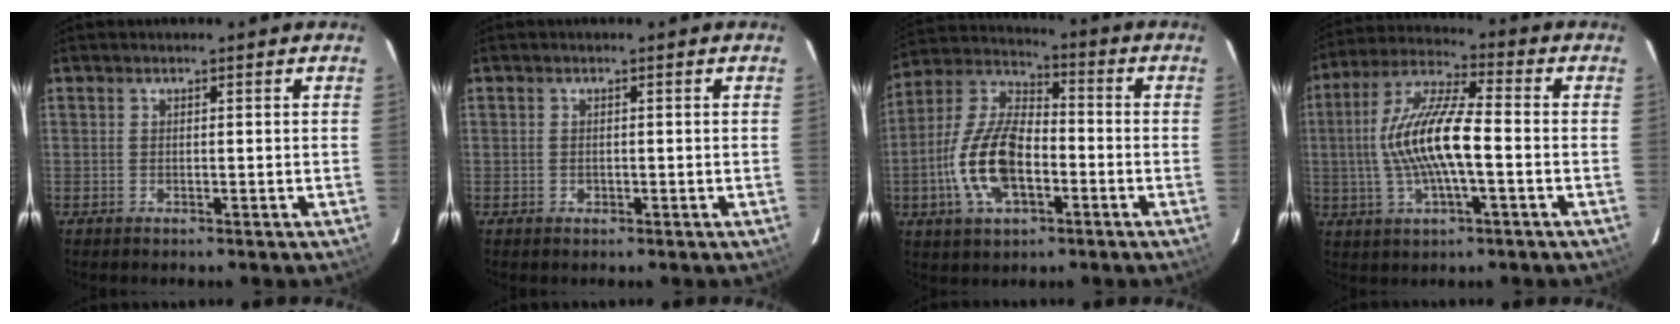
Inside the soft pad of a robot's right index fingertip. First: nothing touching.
{"total": 0.8, "force": [-0.2, 0.7, 0.3], "torque": [-0.003, 0.000, -0.003]}
{"total": 14.6, "force": [-4.3, 7.6, 11.7], "torque": [-0.245, 0.012, -0.079]}
{"total": 13.8, "force": [-1.3, 3.4, 13.3], "torque": [-0.266, 0.009, -0.030]}